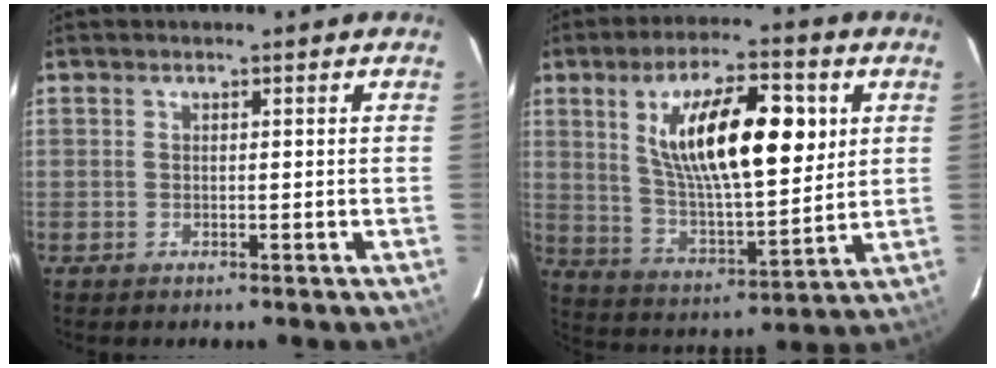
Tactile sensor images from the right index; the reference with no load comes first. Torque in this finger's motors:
{"motor_torque": [1.30, 0.83, 1.05, 0.21]}